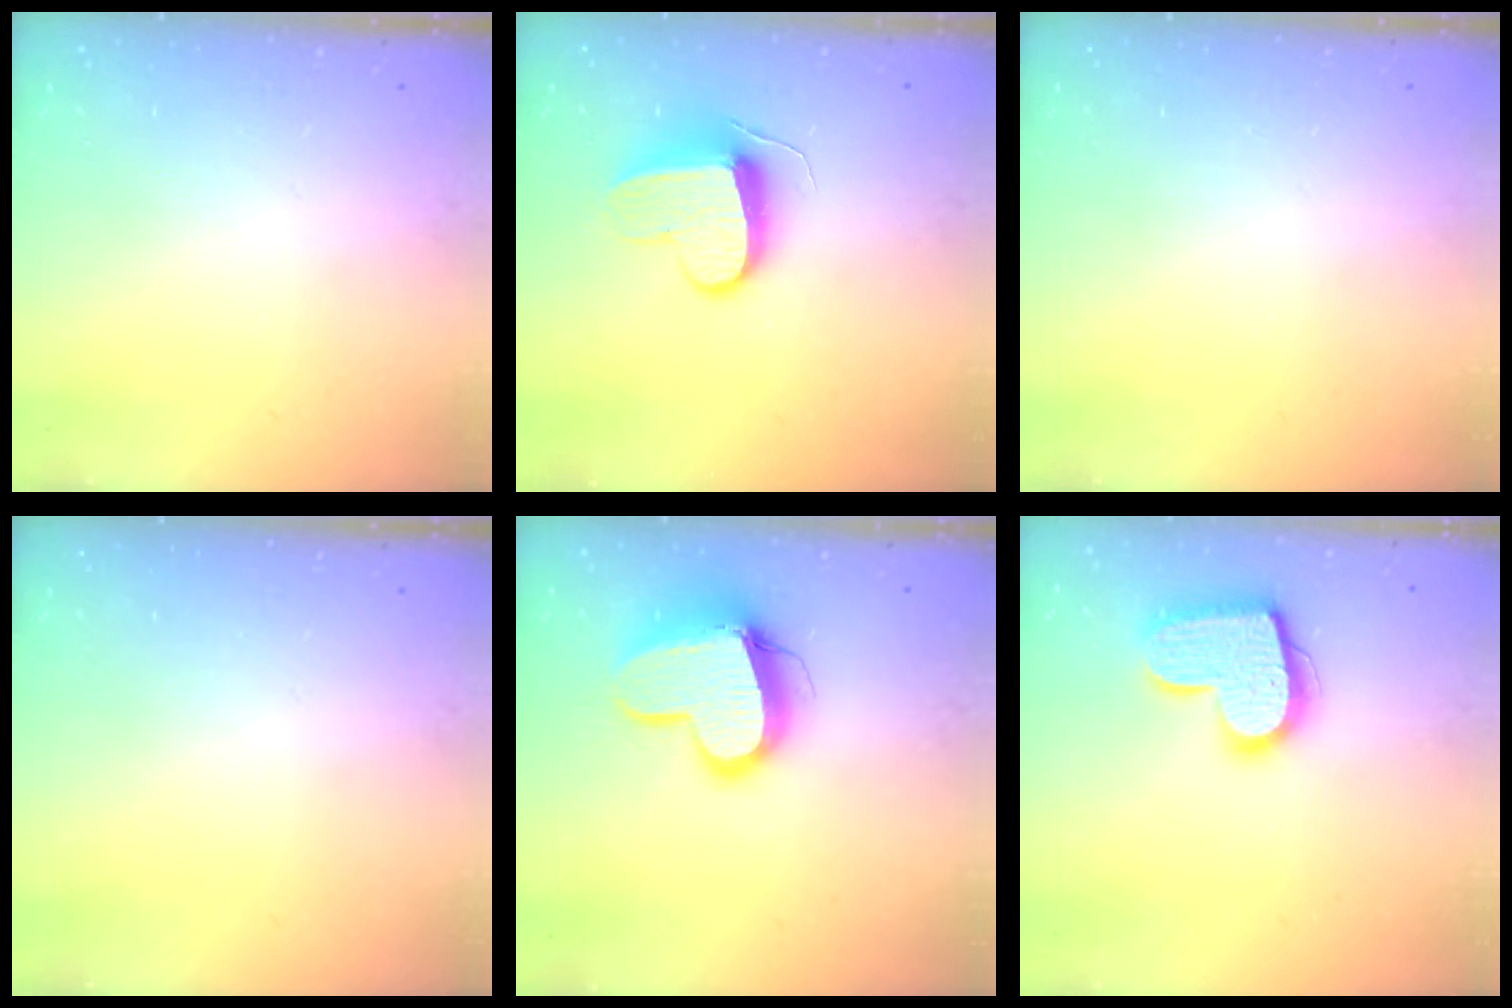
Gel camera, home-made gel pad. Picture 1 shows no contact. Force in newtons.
{"total": 10.3, "press": 10.2, "slide": 1.2}
{"total": 0.0}
{"total": 0.0}
{"total": 13.3, "press": 13.2, "slide": 1.3}
{"total": 15.8, "press": 15.8, "slide": 1.0}